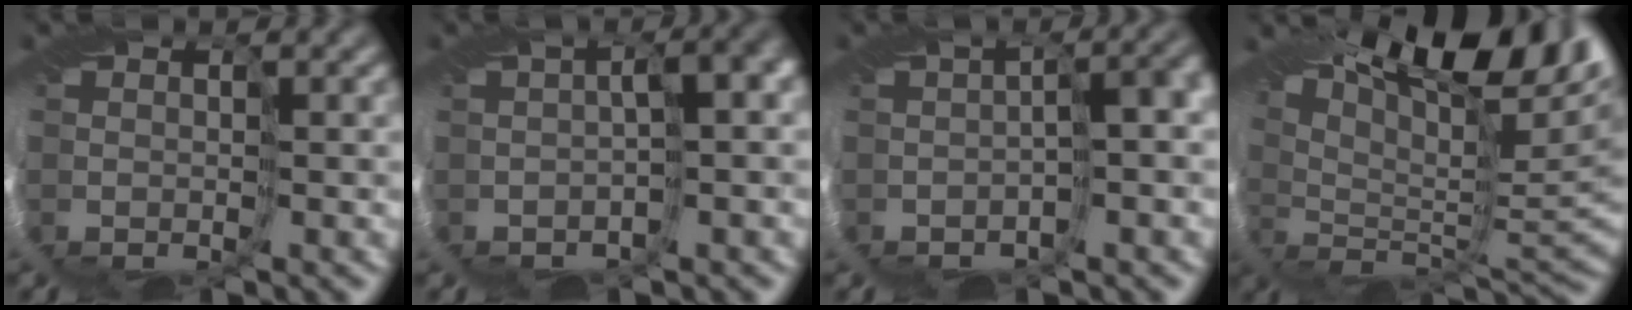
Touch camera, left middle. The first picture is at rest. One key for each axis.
{"total": 3.9, "fx": -0.5, "fy": 1.1, "fz": 3.8, "tx": -0.043, "ty": 0.015, "tz": -0.006}
{"total": 4.4, "fx": -1.5, "fy": 1.5, "fz": 3.9, "tx": -0.038, "ty": 0.009, "tz": -0.019}
{"total": 14.9, "fx": 8.3, "fy": 4.7, "fz": 11.4, "tx": -0.159, "ty": 0.043, "tz": 0.136}